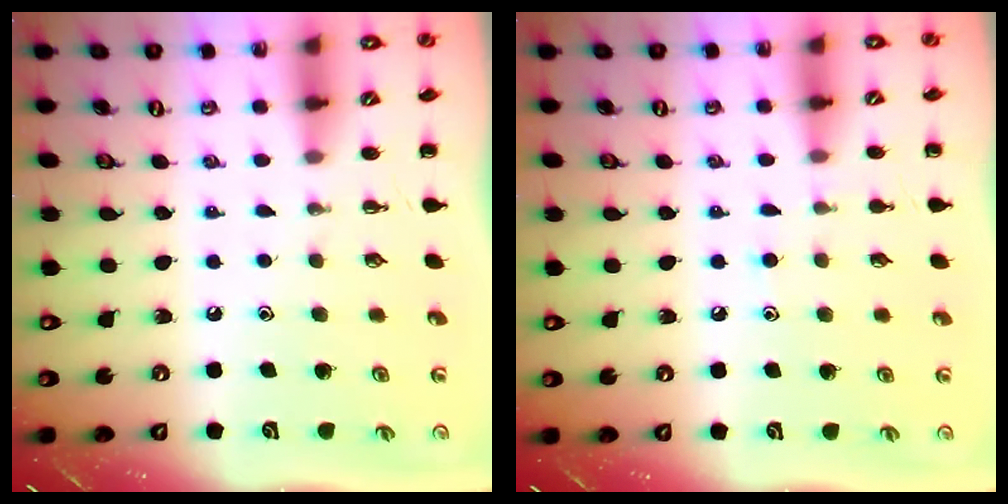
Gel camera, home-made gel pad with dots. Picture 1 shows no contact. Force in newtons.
{"total": 6.5, "press": 6.1, "slide": 2.3}